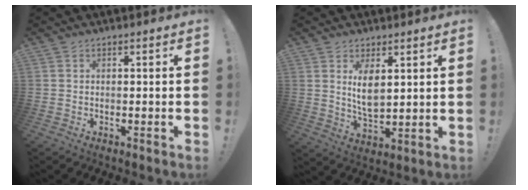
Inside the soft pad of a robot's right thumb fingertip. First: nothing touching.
{"total": 7.8, "force": [3.1, 4.2, 5.9], "torque": [-0.104, -0.022, 0.053]}